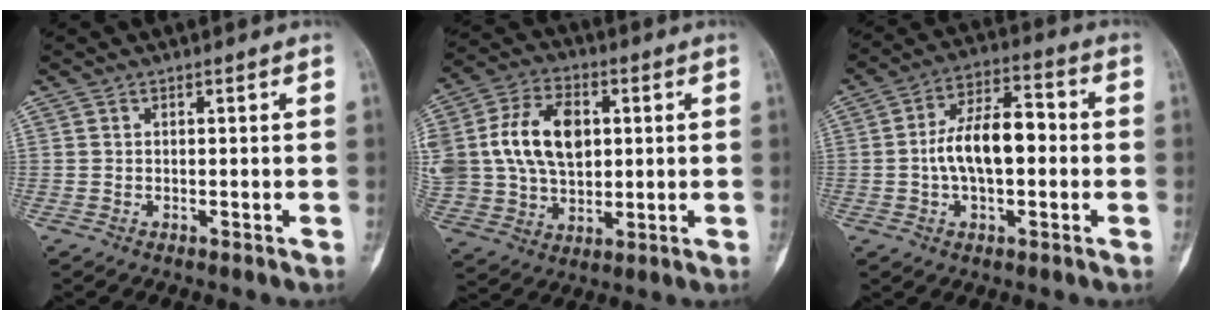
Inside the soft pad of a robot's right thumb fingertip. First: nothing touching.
{"total": 18.0, "force": [3.2, 12.4, 12.7], "torque": [-0.236, 0.005, 0.065]}
{"total": 12.0, "force": [-0.6, 6.2, 10.3], "torque": [-0.166, 0.030, -0.018]}